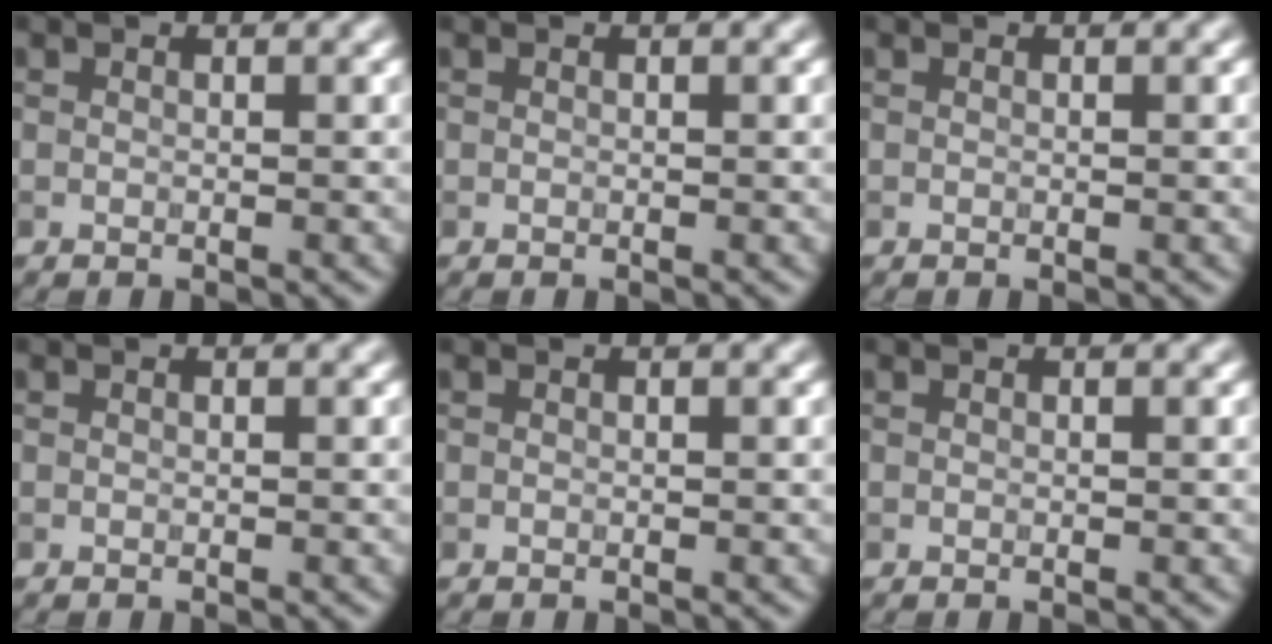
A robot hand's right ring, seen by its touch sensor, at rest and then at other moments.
{"total": 0.0}
{"total": 0.0}
{"total": 0.0}
{"total": 0.0}
{"total": 0.0}